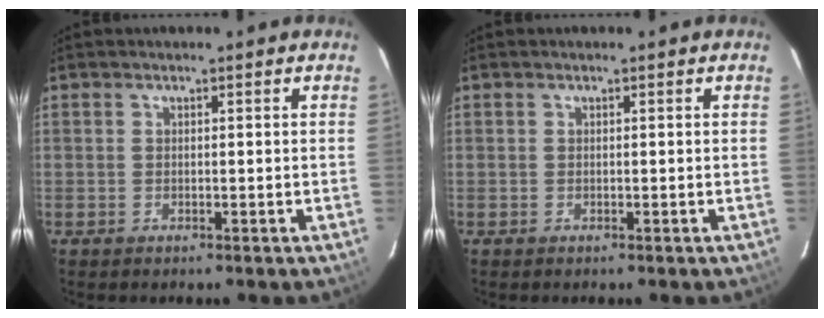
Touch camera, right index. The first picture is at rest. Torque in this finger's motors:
{"motor_torque": [0.00, 0.00, 0.01, 0.00]}